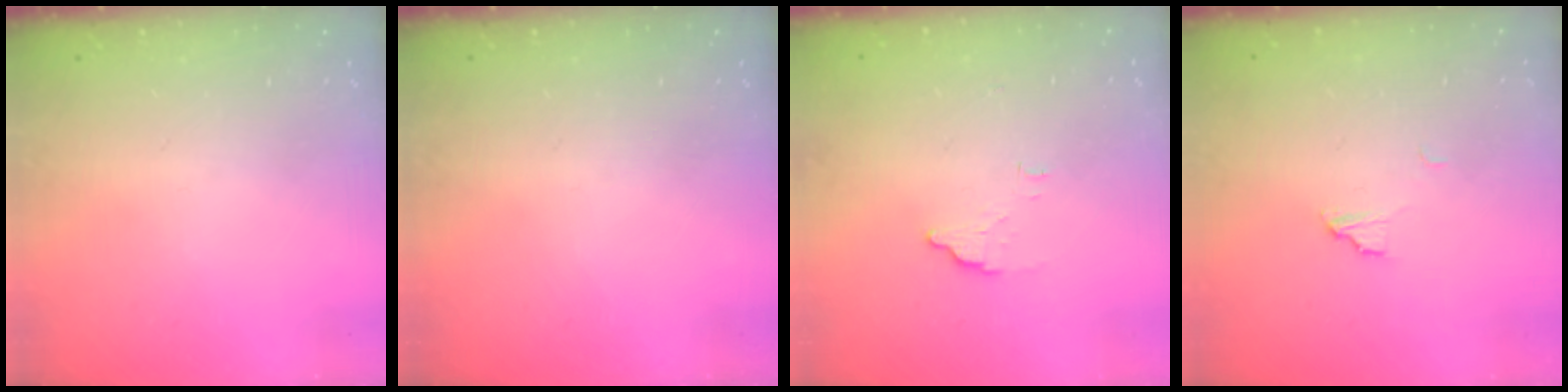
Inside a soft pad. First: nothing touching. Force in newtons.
{"total": 0.0}
{"total": 3.9, "press": 3.8, "slide": 0.3}
{"total": 3.5, "press": 3.5, "slide": 0.3}